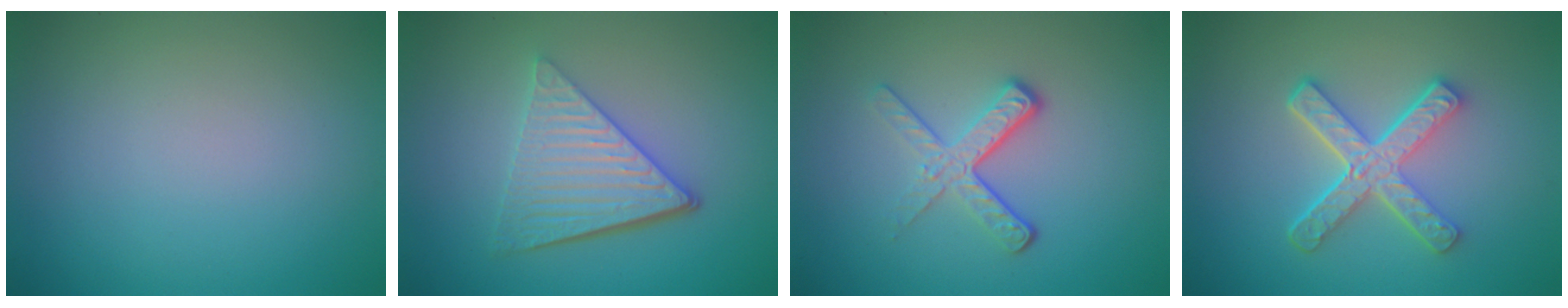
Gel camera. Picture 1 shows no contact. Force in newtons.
{"total": 5.4, "press": 3.8, "slide": 3.8}
{"total": 3.7, "press": 2.3, "slide": 3.0}
{"total": 5.0, "press": 3.7, "slide": 3.3}